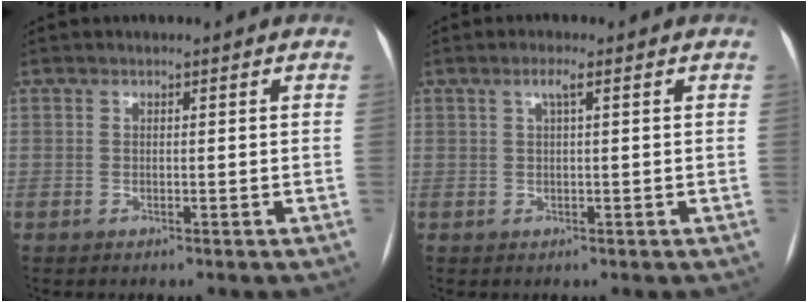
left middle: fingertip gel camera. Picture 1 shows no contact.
{"total": 1.8, "force": [0.8, 0.0, 1.6], "torque": [-0.035, 0.008, 0.015]}